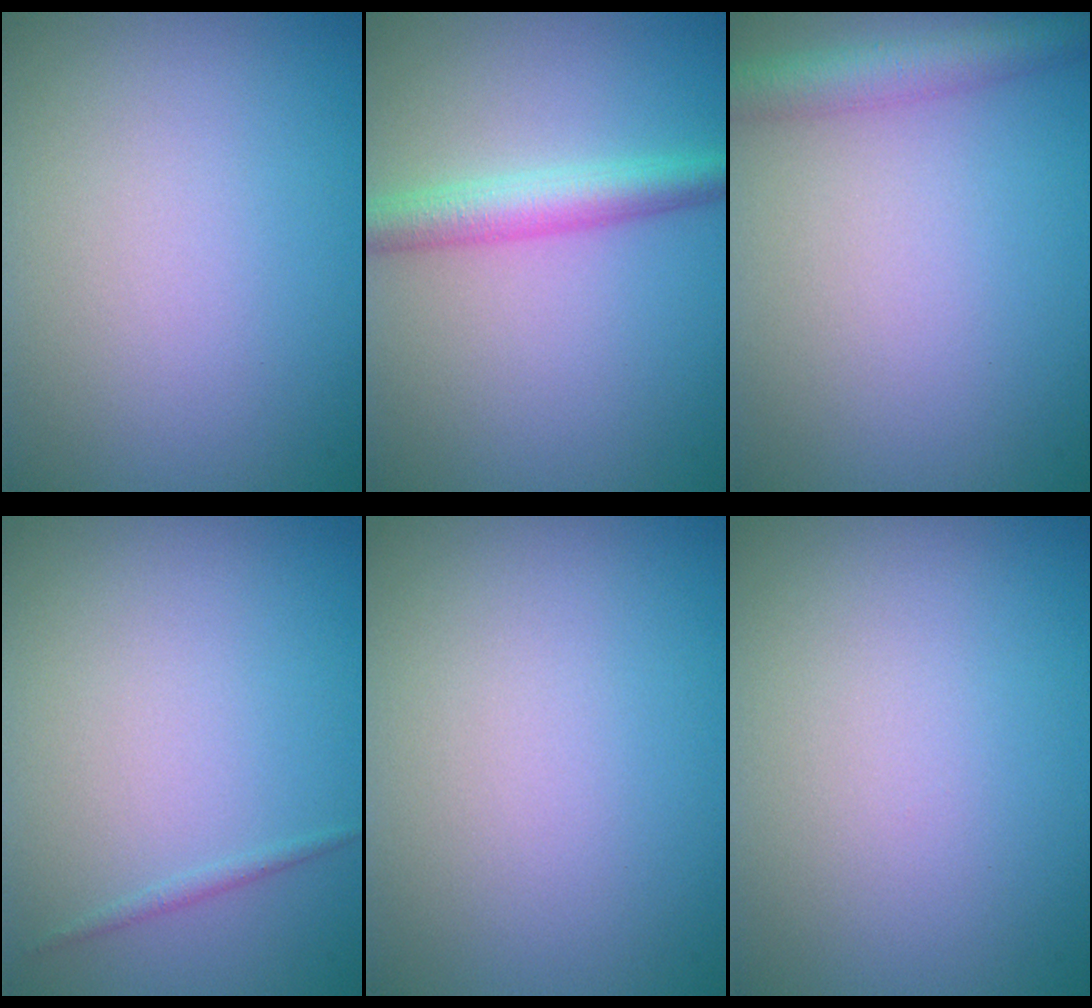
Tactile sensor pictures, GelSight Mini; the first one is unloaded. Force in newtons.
{"total": 3.6, "press": 3.6, "slide": 0.1}
{"total": 3.4, "press": 3.4, "slide": 0.0}
{"total": 0.6, "press": 0.6, "slide": 0.1}
{"total": 0.0}
{"total": 0.0}